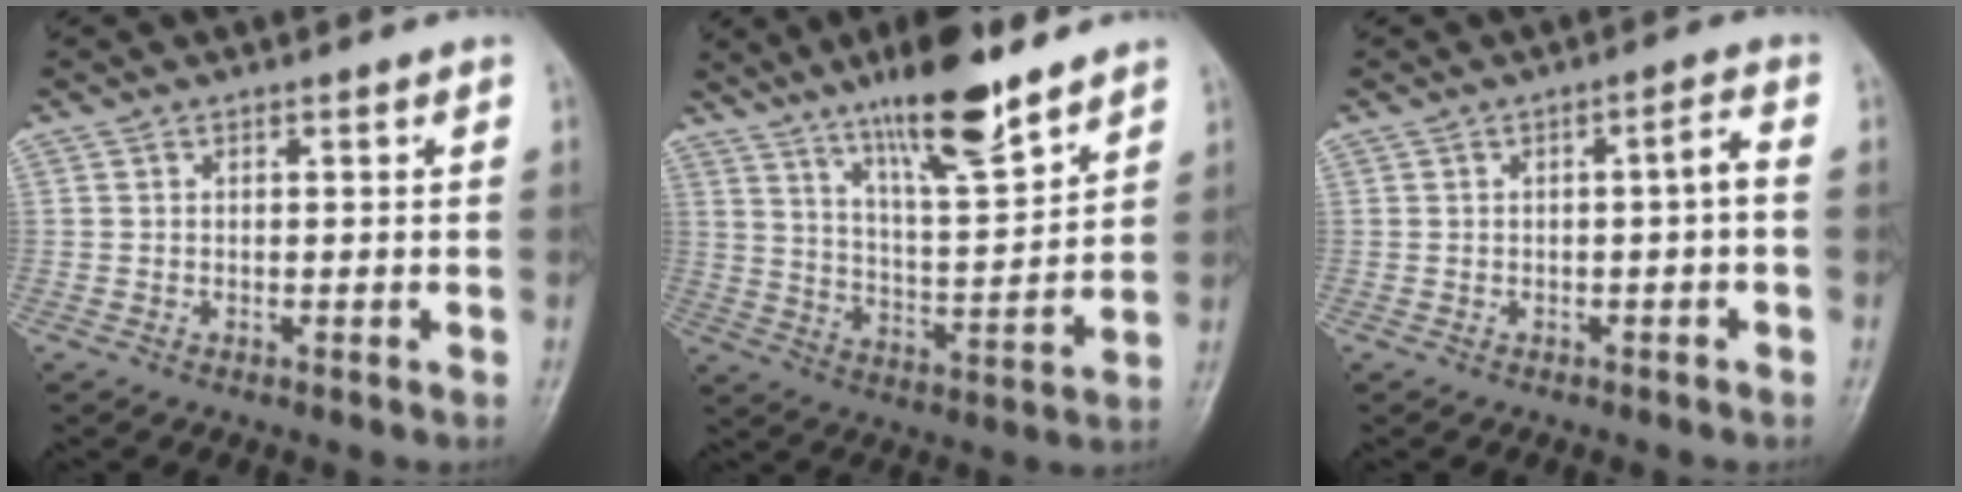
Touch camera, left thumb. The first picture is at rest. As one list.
[{"total": 15.2, "force": [10.9, 3.2, 10.1], "torque": [-0.153, -0.065, 0.191]}, {"total": 2.5, "force": [-0.5, 0.4, 2.4], "torque": [-0.039, 0.018, -0.009]}]